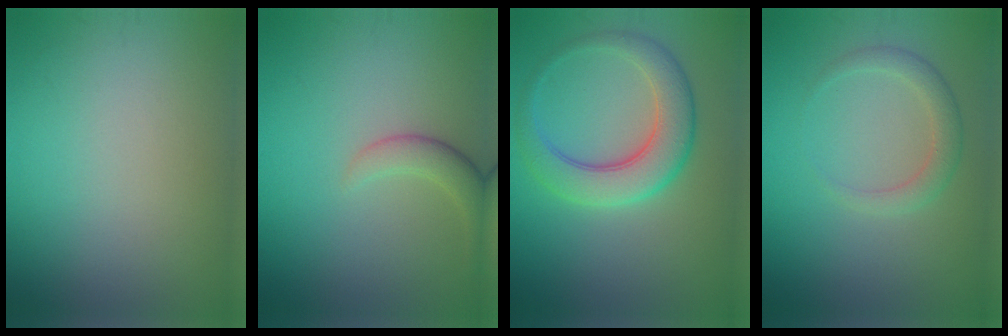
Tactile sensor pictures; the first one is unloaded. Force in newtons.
{"total": 2.6, "press": 2.6, "slide": 0.3}
{"total": 5.5, "press": 5.5, "slide": 0.2}
{"total": 2.1, "press": 2.1, "slide": 0.1}